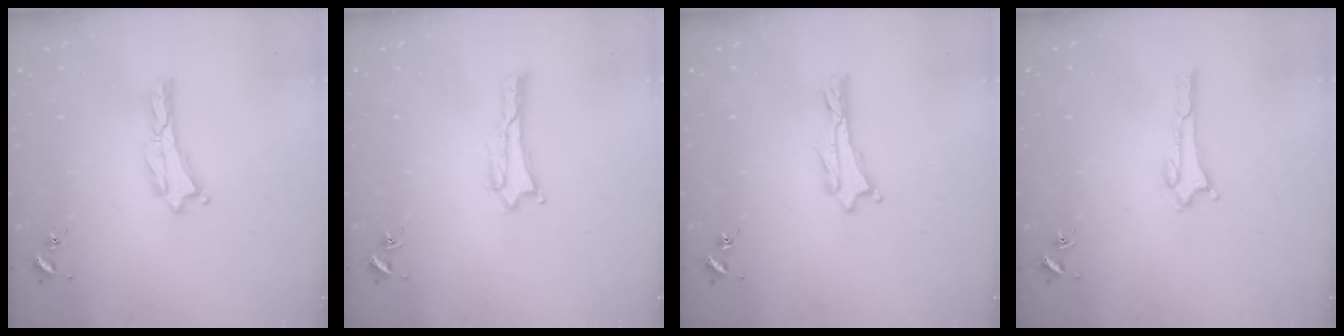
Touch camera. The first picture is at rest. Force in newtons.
{"total": 1.7, "press": 1.7, "slide": 0.1}
{"total": 0.6, "press": 0.6, "slide": 0.1}
{"total": 1.6, "press": 1.6, "slide": 0.1}